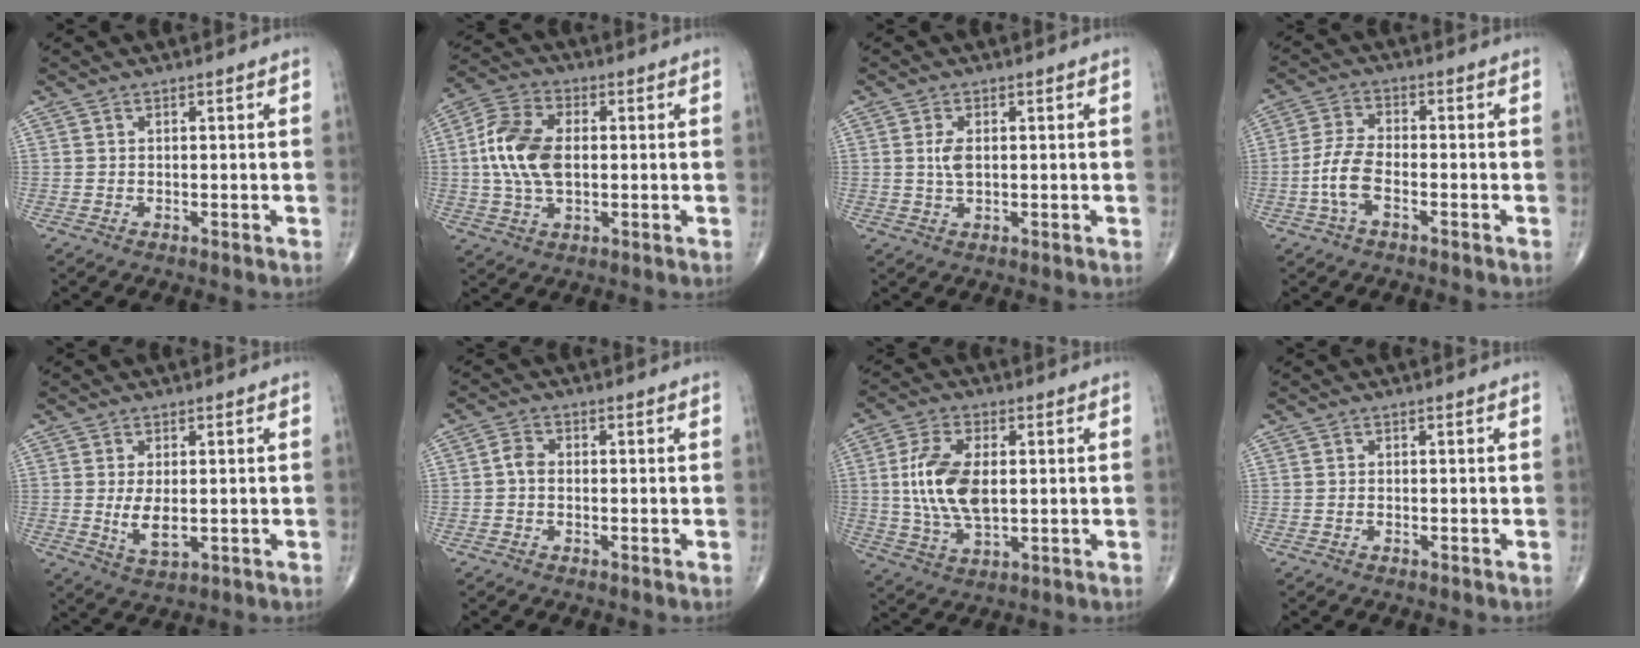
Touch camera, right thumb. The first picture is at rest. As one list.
[{"total": 12.0, "force": [0.4, 7.1, 9.7], "torque": [-0.199, 0.013, 0.005]}, {"total": 3.0, "force": [0.3, 1.5, 2.6], "torque": [-0.056, -0.002, 0.007]}, {"total": 6.3, "force": [-2.3, 2.9, 5.1], "torque": [-0.116, 0.021, -0.046]}, {"total": 5.1, "force": [-0.3, 2.5, 4.4], "torque": [-0.082, -0.014, 0.000]}, {"total": 2.4, "force": [-0.4, 1.8, 1.6], "torque": [-0.025, 0.008, -0.015]}, {"total": 12.3, "force": [1.0, 6.3, 10.5], "torque": [-0.214, -0.003, 0.022]}, {"total": 0.0}]